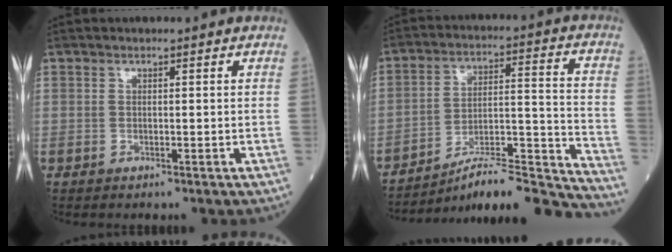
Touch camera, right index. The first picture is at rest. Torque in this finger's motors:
{"motor_torque": [0.28, -0.39, 0.47, 0.06]}